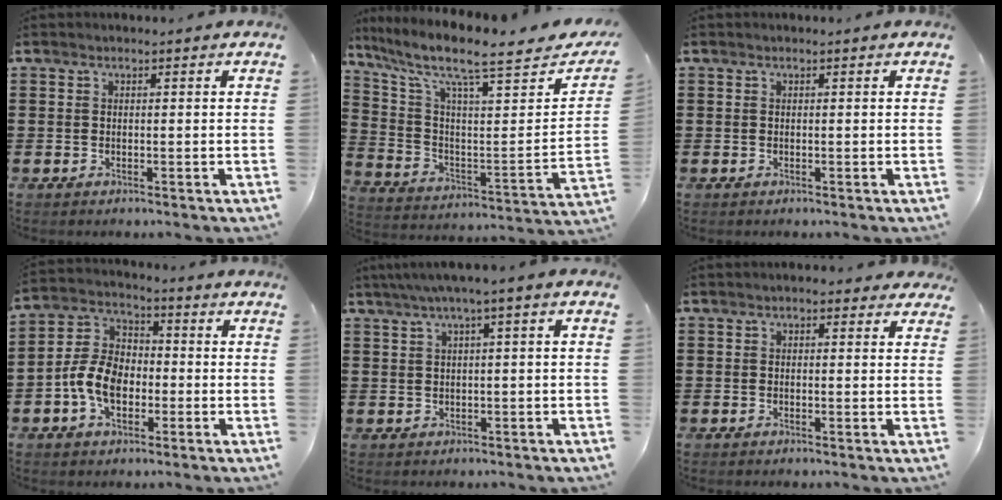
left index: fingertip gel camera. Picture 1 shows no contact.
{"total": 9.3, "force": [7.3, 1.5, 5.5], "torque": [-0.127, -0.062, 0.113]}
{"total": 0.0}
{"total": 7.8, "force": [-2.3, 5.3, 5.3], "torque": [-0.130, 0.011, -0.051]}
{"total": 2.5, "force": [0.1, 0.0, 2.5], "torque": [-0.045, 0.000, -0.001]}
{"total": 1.2, "force": [0.4, 0.8, 0.8], "torque": [-0.019, 0.008, 0.005]}